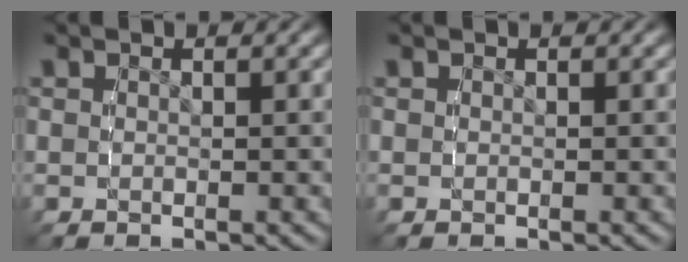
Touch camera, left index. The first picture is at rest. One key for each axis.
{"total": 0.0}